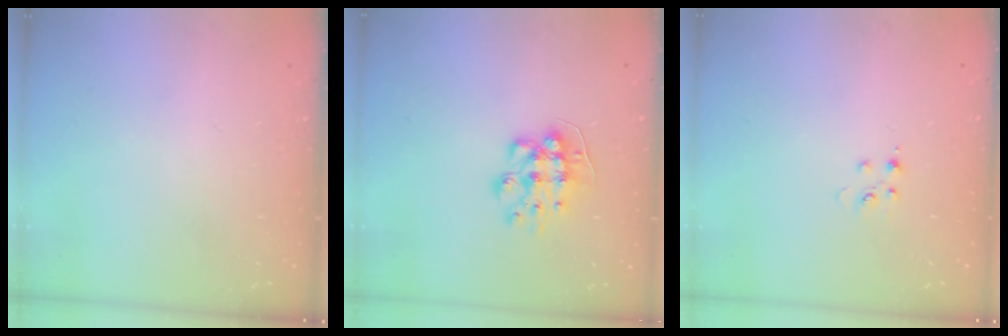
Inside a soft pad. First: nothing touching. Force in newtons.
{"total": 8.7, "press": 8.7, "slide": 0.2}
{"total": 3.8, "press": 3.8, "slide": 0.5}